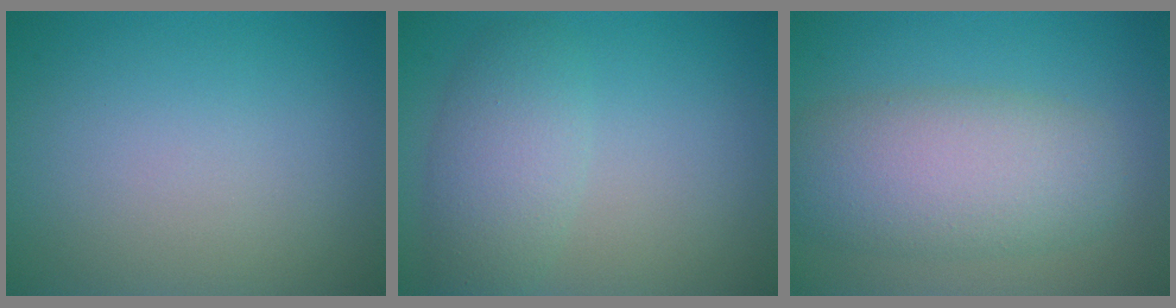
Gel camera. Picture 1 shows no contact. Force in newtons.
{"total": 3.8, "press": 3.8, "slide": 0.3}
{"total": 6.9, "press": 6.9, "slide": 0.2}